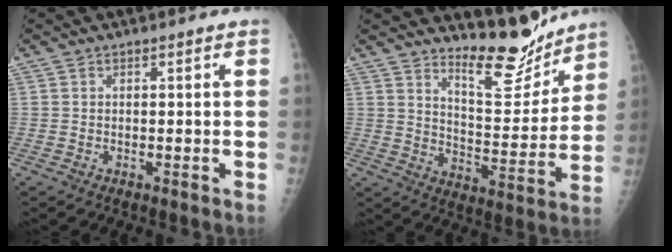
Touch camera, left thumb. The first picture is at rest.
{"total": 11.6, "force": [10.6, 2.7, 3.8], "torque": [-0.026, -0.095, 0.179]}